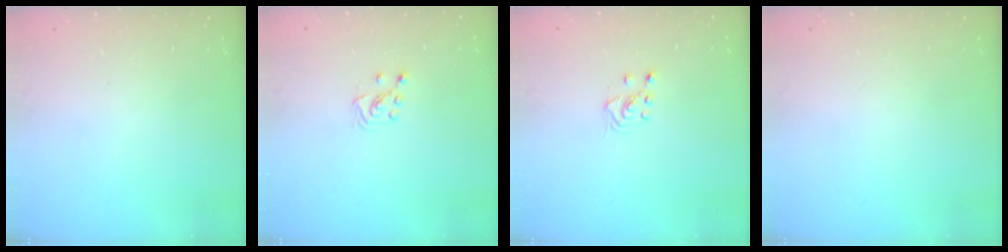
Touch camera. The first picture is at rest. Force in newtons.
{"total": 4.7, "press": 4.7, "slide": 0.5}
{"total": 3.1, "press": 3.0, "slide": 0.8}
{"total": 0.0}